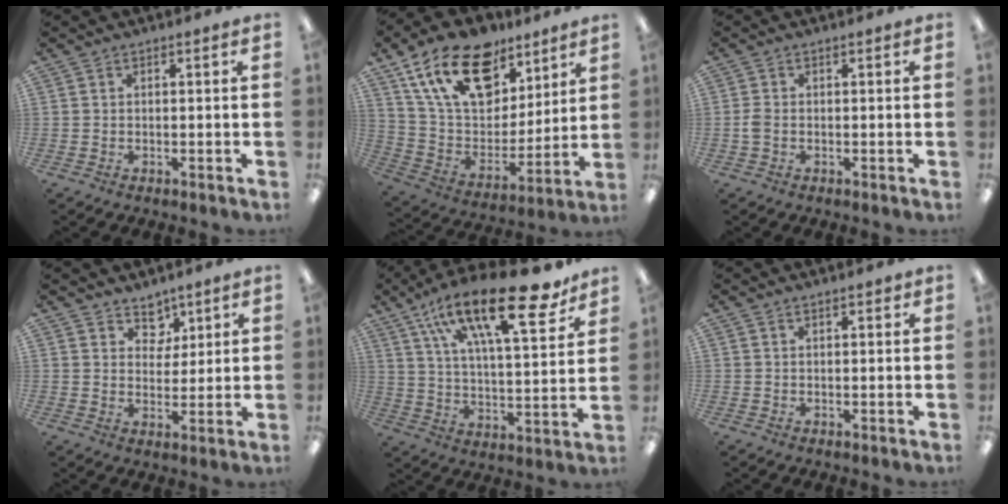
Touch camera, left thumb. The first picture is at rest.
{"total": 20.9, "force": [11.9, 12.5, 11.9], "torque": [-0.207, -0.048, 0.217]}
{"total": 2.1, "force": [-0.4, 1.3, 1.6], "torque": [-0.037, 0.002, -0.009]}
{"total": 5.9, "force": [4.4, 3.9, 0.7], "torque": [-0.002, -0.029, 0.080]}
{"total": 25.6, "force": [16.1, 8.3, 18.0], "torque": [-0.279, -0.093, 0.260]}
{"total": 1.2, "force": [1.0, 0.3, 0.6], "torque": [-0.005, -0.004, 0.017]}